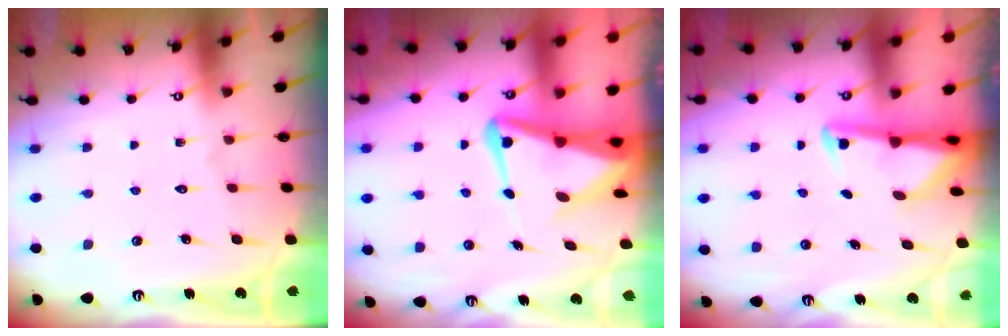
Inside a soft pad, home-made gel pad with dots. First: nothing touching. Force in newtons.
{"total": 7.1, "press": 6.9, "slide": 1.3}
{"total": 2.9, "press": 2.9, "slide": 0.7}